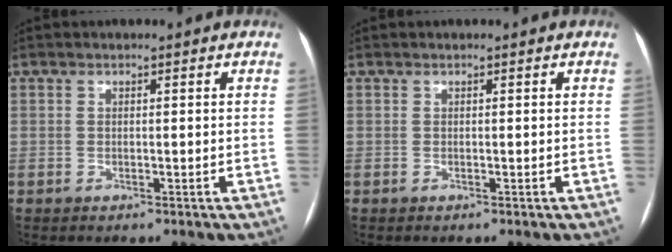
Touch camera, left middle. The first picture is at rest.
{"total": 0.0}